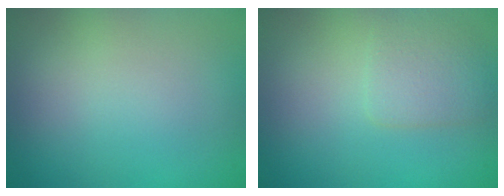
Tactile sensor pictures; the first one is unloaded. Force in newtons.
{"total": 2.5, "press": 2.5, "slide": 0.1}